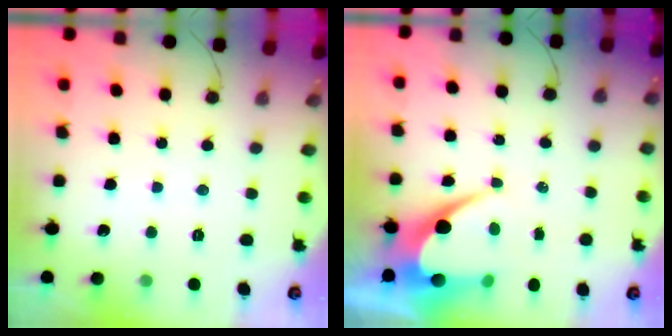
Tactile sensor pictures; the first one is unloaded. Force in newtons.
{"total": 10.2, "press": 10.2, "slide": 0.8}